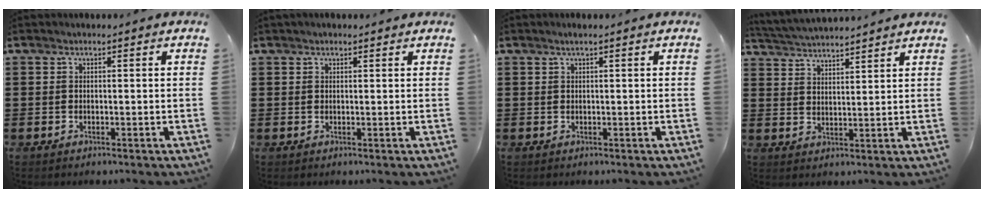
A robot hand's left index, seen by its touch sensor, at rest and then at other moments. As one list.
[{"total": 0.6, "force": [0.5, 0.3, 0.2], "torque": [-0.006, 0.002, 0.009]}, {"total": 0.8, "force": [0.4, 0.0, 0.7], "torque": [-0.012, 0.000, 0.007]}, {"total": 3.3, "force": [3.3, -0.2, -0.1], "torque": [-0.012, -0.015, 0.057]}]